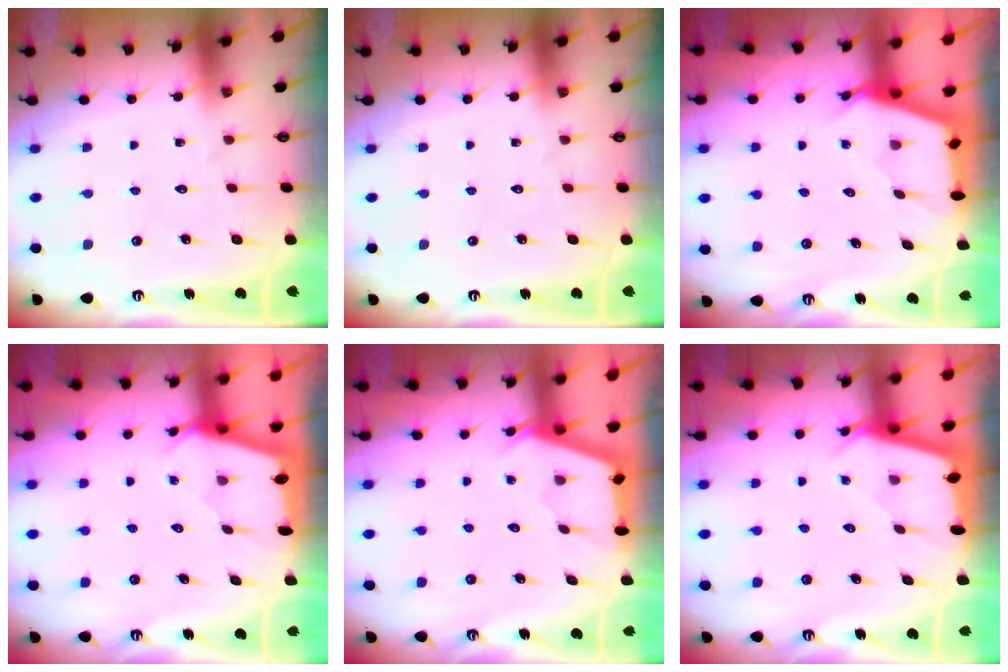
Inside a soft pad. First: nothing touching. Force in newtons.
{"total": 0.0}
{"total": 2.6, "press": 2.6, "slide": 0.3}
{"total": 2.2, "press": 2.2, "slide": 0.3}
{"total": 2.9, "press": 2.9, "slide": 0.3}
{"total": 2.4, "press": 2.4, "slide": 0.3}